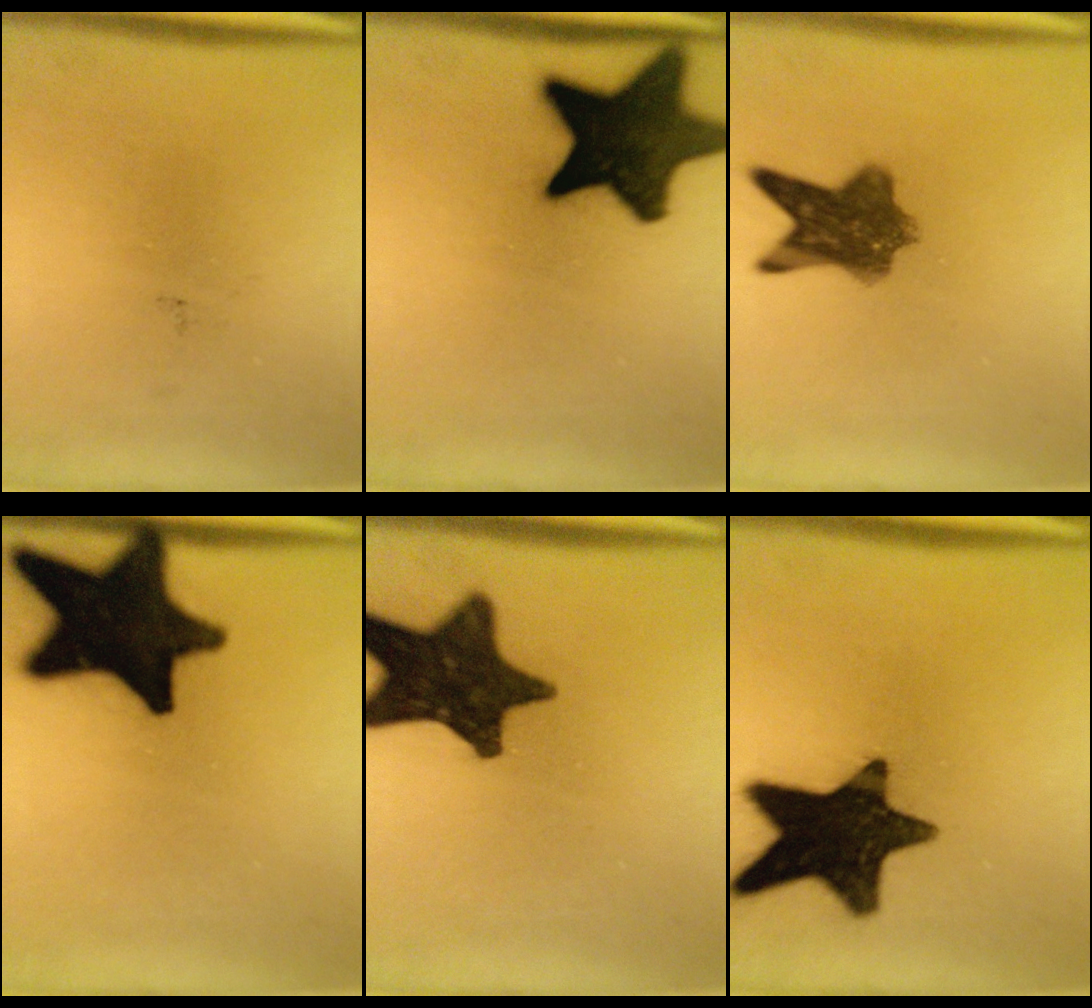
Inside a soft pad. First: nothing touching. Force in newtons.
{"total": 18.7}
{"total": 8.2}
{"total": 20.2}
{"total": 15.6}
{"total": 17.4}